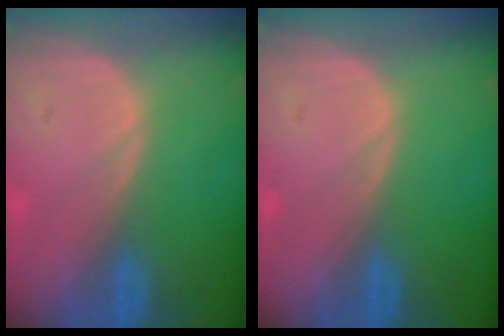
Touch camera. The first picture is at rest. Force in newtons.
{"total": 0.0}